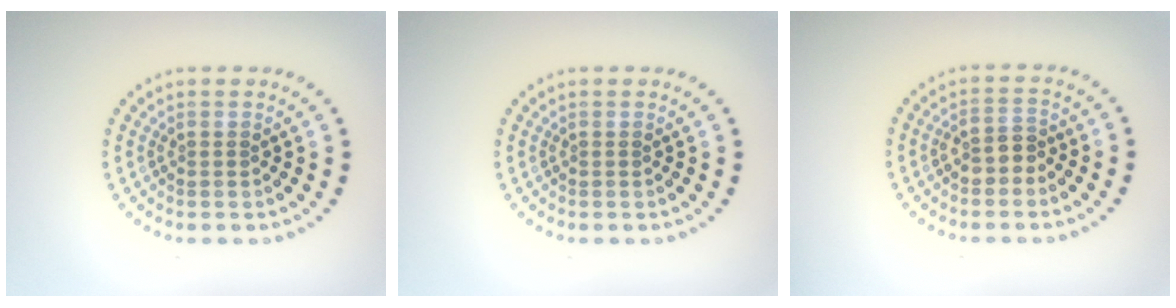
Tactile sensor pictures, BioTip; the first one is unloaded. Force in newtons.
{"total": 0.0}
{"total": 2.0, "press": 1.9, "slide": 0.7}